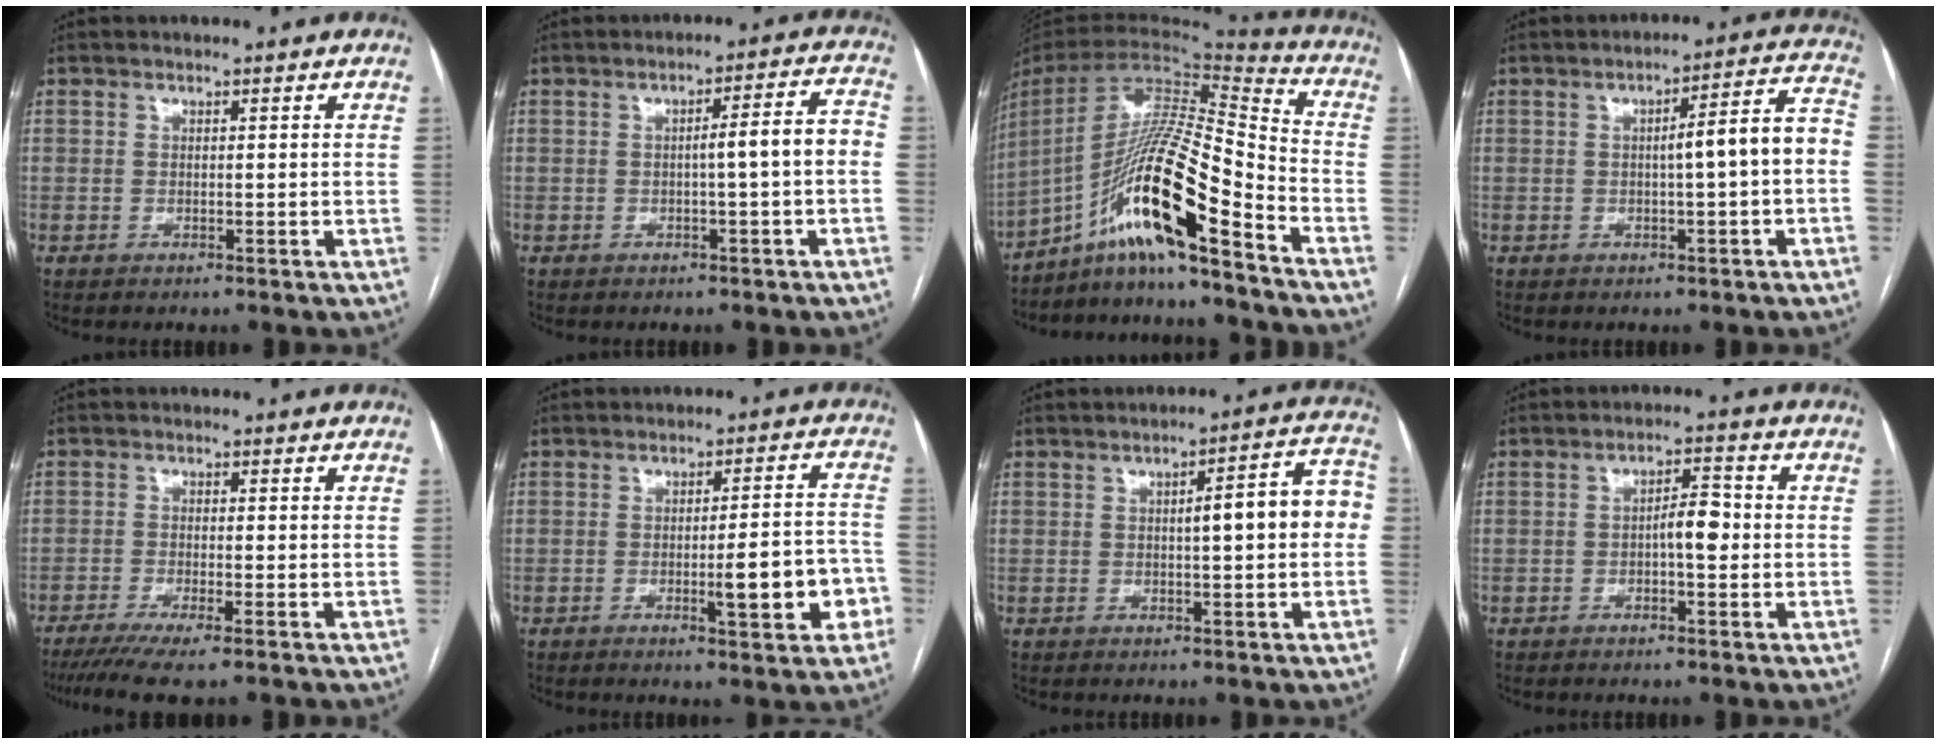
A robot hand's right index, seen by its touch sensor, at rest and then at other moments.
{"total": 5.3, "force": [-0.9, 0.1, 5.3], "torque": [-0.071, 0.020, -0.012]}
{"total": 18.8, "force": [-11.7, 0.4, 14.7], "torque": [-0.292, 0.001, -0.216]}
{"total": 7.7, "force": [-0.8, 0.4, 7.6], "torque": [-0.103, 0.030, -0.012]}
{"total": 7.4, "force": [-5.5, 0.2, 4.9], "torque": [-0.076, -0.016, -0.089]}
{"total": 8.8, "force": [-2.9, 1.6, 8.2], "torque": [-0.101, 0.015, -0.033]}
{"total": 8.6, "force": [0.3, 1.4, 8.4], "torque": [-0.107, 0.032, 0.001]}
{"total": 4.2, "force": [-0.5, 1.3, 4.0], "torque": [-0.060, 0.011, -0.010]}